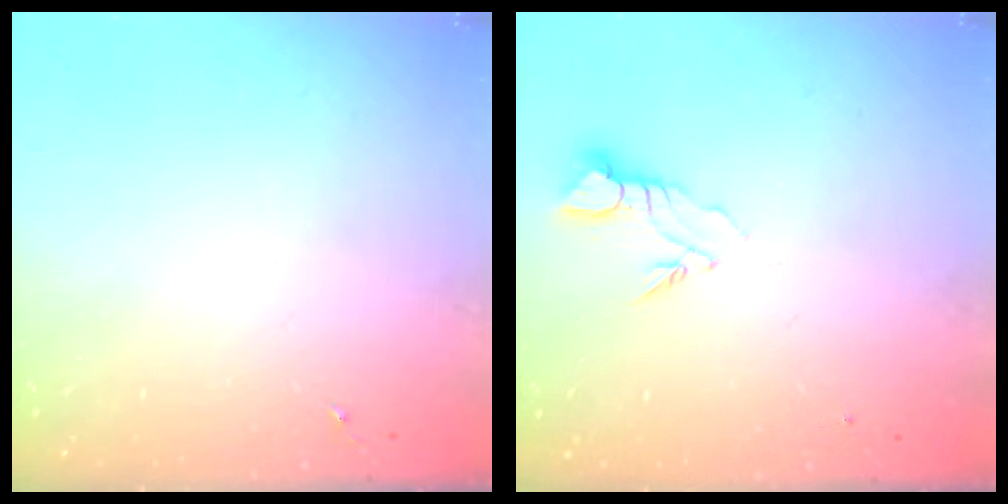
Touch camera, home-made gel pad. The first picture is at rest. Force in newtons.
{"total": 3.8, "press": 3.8, "slide": 0.2}